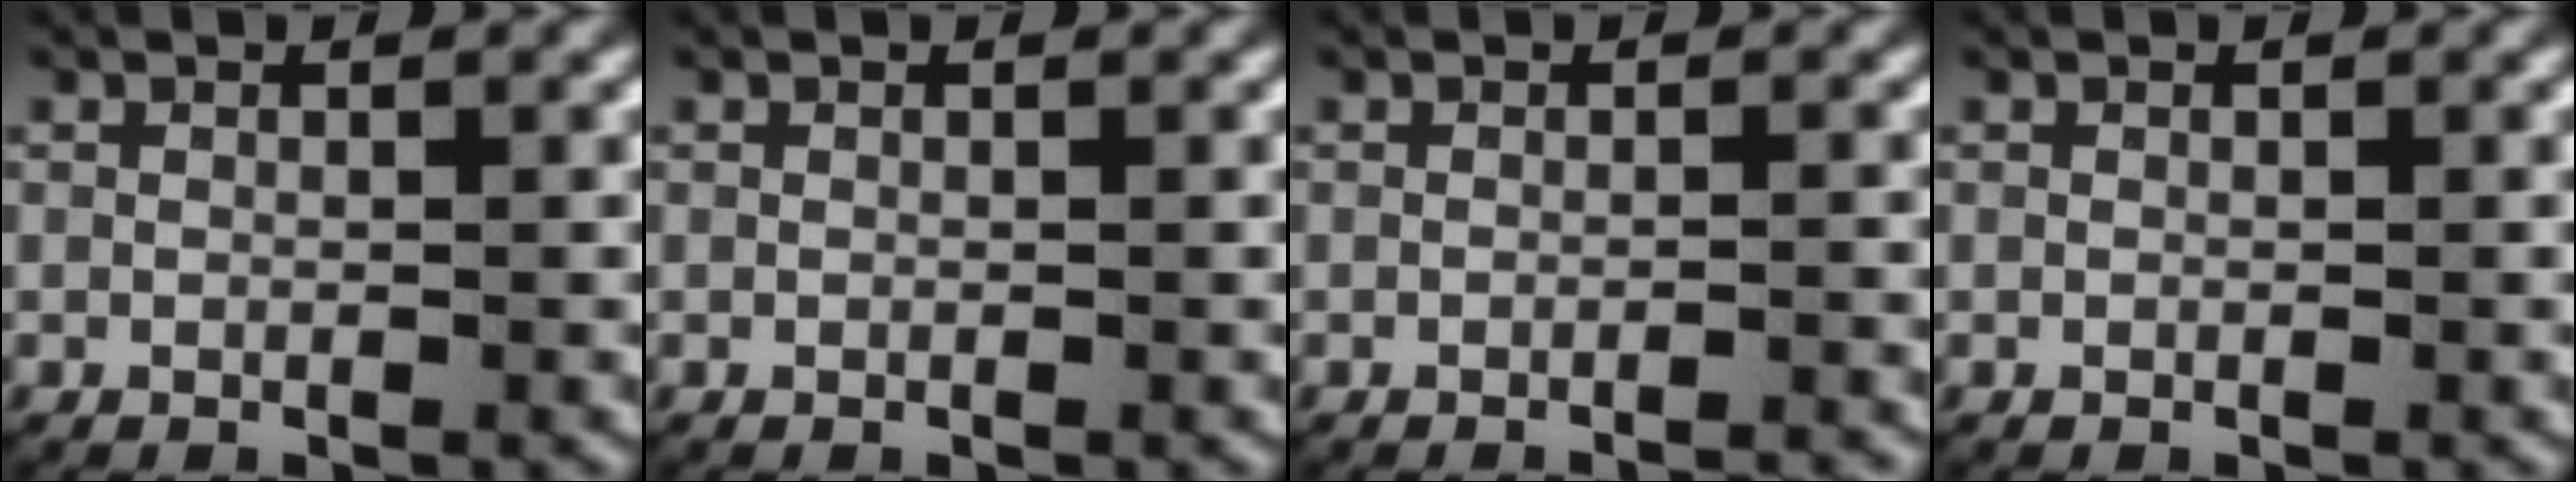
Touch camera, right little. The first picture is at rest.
{"total": 0.0}
{"total": 1.6, "force": [-1.6, 0.0, 0.5], "torque": [-0.005, 0.000, -0.024]}
{"total": 0.0}